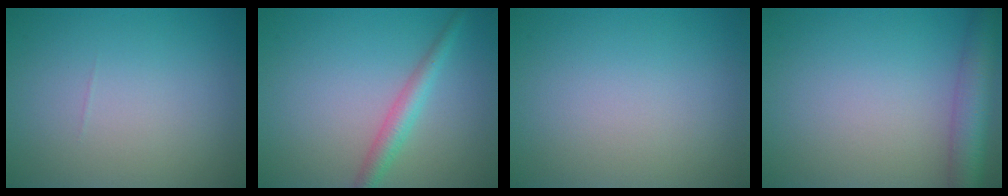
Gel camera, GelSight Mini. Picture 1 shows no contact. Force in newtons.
{"total": 2.6, "press": 2.6, "slide": 0.0}
{"total": 0.0}
{"total": 5.1, "press": 5.1, "slide": 0.2}